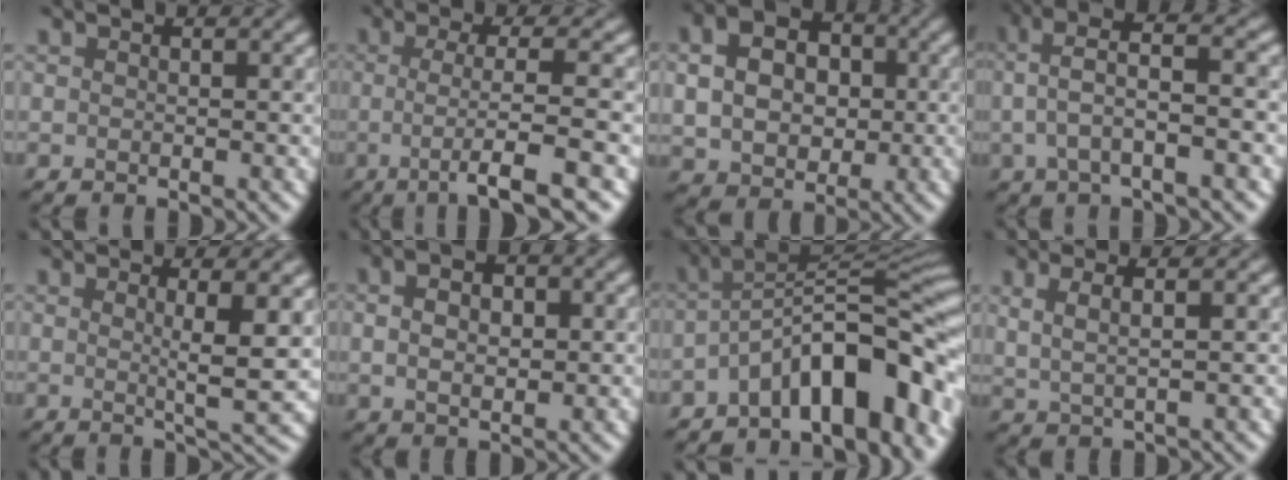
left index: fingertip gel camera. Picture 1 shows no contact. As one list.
[{"total": 5.7, "force": [-1.2, 0.9, 5.5], "torque": [-0.086, -0.003, -0.023]}, {"total": 7.5, "force": [1.0, 5.7, 4.8], "torque": [-0.101, 0.011, 0.014]}, {"total": 5.3, "force": [0.4, 1.4, 5.1], "torque": [-0.098, 0.020, 0.001]}, {"total": 4.8, "force": [0.8, 0.7, 4.7], "torque": [-0.067, -0.002, 0.014]}, {"total": 4.5, "force": [0.8, 2.6, 3.6], "torque": [-0.058, 0.014, 0.008]}, {"total": 11.9, "force": [-5.5, 4.1, 9.8], "torque": [-0.132, 0.019, -0.095]}, {"total": 3.2, "force": [1.6, 1.3, 2.5], "torque": [-0.038, 0.003, 0.018]}]